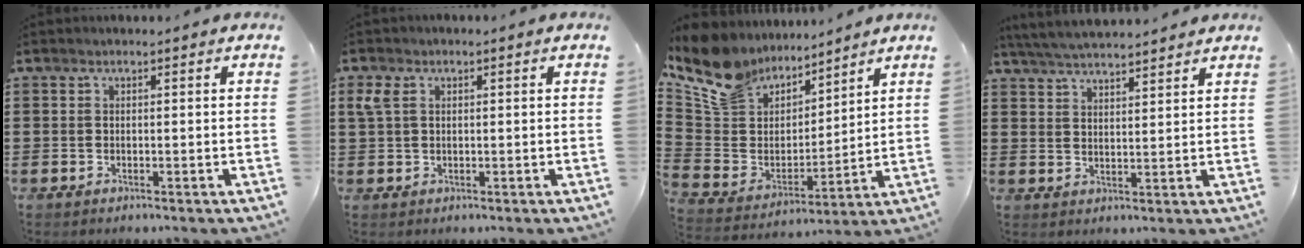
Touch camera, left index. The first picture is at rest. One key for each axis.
{"total": 2.5, "fx": 0.4, "fy": 1.6, "fz": 1.9, "tx": -0.057, "ty": 0.003, "tz": 0.001}
{"total": 11.0, "fx": 9.5, "fy": 5.2, "fz": 2.0, "tx": -0.101, "ty": -0.063, "tz": 0.179}
{"total": 4.3, "fx": 4.2, "fy": -0.1, "fz": 1.0, "tx": -0.033, "ty": -0.014, "tz": 0.076}